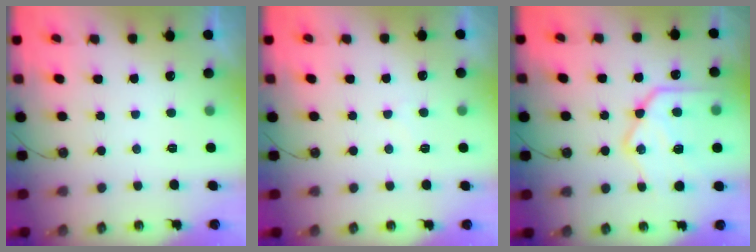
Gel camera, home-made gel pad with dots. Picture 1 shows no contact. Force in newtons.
{"total": 3.9, "press": 3.8, "slide": 0.5}
{"total": 20.4, "press": 20.3, "slide": 1.6}